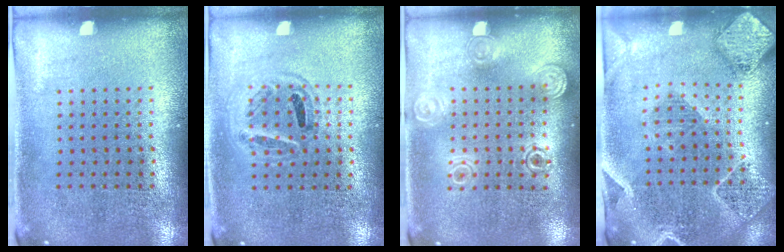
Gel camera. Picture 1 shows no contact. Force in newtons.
{"total": 0.9, "press": 0.9, "slide": 0.3}
{"total": 1.3, "press": 1.2, "slide": 0.4}
{"total": 2.3, "press": 2.1, "slide": 0.9}